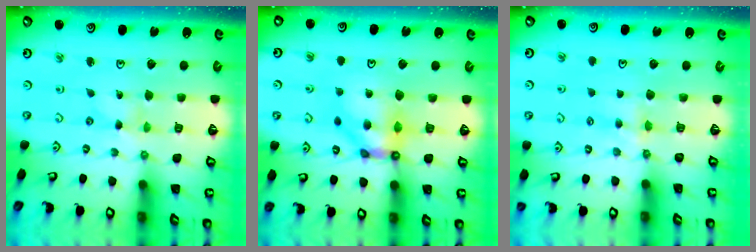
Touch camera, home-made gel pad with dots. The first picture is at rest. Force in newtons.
{"total": 10.0, "press": 10.0, "slide": 0.9}
{"total": 5.2, "press": 5.1, "slide": 0.7}